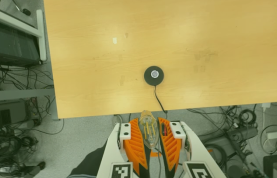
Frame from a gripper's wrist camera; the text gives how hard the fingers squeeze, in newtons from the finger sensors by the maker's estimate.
{"total": 19.5, "left": 23.6, "right": 15.4}